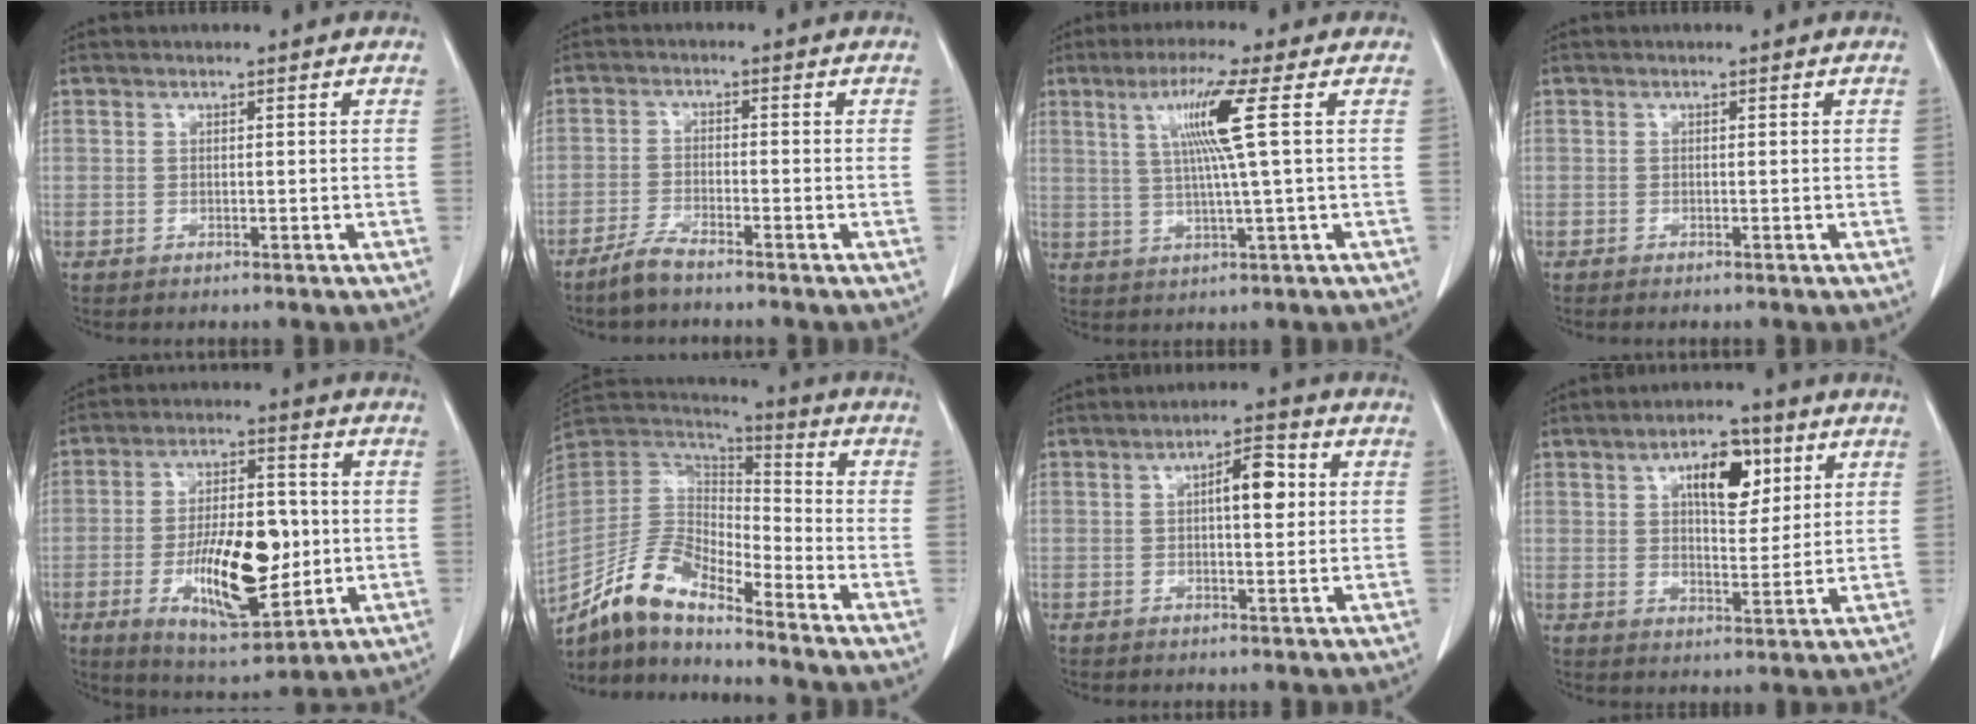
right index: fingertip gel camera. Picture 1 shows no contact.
{"total": 3.7, "force": [-3.2, 0.2, 1.9], "torque": [-0.043, -0.007, -0.068]}
{"total": 7.8, "force": [2.2, -1.6, 7.3], "torque": [-0.136, 0.004, 0.046]}
{"total": 0.8, "force": [-0.7, 0.0, 0.4], "torque": [-0.008, -0.002, -0.011]}
{"total": 15.2, "force": [-2.6, 5.5, 14.0], "torque": [-0.246, -0.001, -0.033]}
{"total": 12.2, "force": [-10.4, 3.0, 5.7], "torque": [-0.118, 0.021, -0.203]}
{"total": 5.2, "force": [0.9, 1.6, 4.9], "torque": [-0.079, 0.012, 0.014]}
{"total": 8.5, "force": [3.6, 3.6, 6.8], "torque": [-0.104, 0.010, 0.058]}